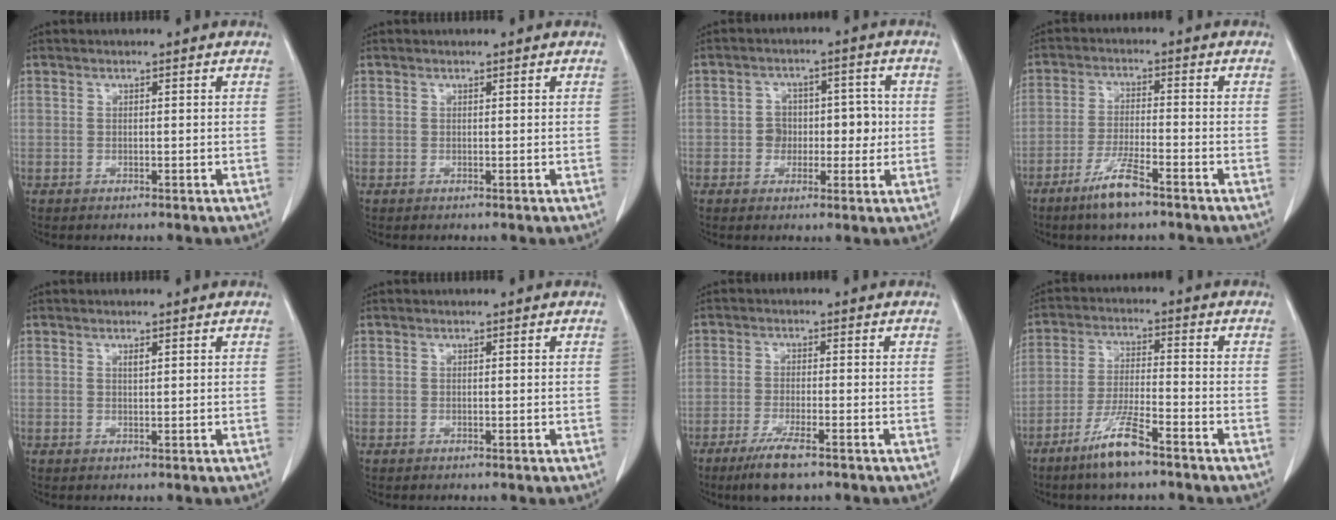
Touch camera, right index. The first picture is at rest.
{"total": 0.0}
{"total": 5.8, "force": [-0.5, 4.4, 3.8], "torque": [-0.043, 0.029, -0.004]}
{"total": 6.6, "force": [-4.5, 0.6, 4.8], "torque": [-0.099, -0.009, -0.083]}
{"total": 0.7, "force": [0.4, 0.1, 0.6], "torque": [-0.013, -0.001, 0.008]}
{"total": 0.0}
{"total": 6.1, "force": [-4.1, 0.7, 4.5], "torque": [-0.088, -0.015, -0.069]}
{"total": 7.9, "force": [-5.4, 0.7, 5.6], "torque": [-0.116, -0.013, -0.104]}